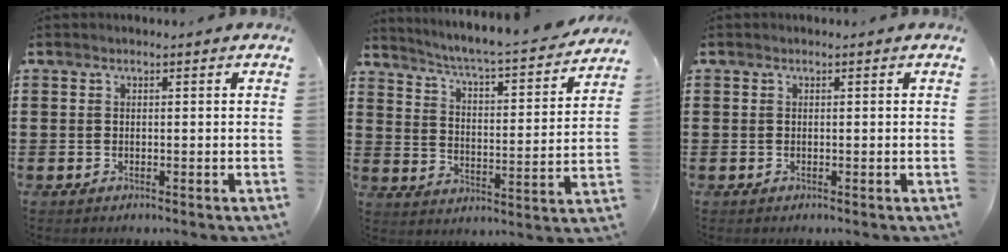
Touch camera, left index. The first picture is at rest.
{"total": 4.3, "force": [4.1, -0.4, 1.4], "torque": [-0.051, -0.041, 0.058]}
{"total": 0.0}